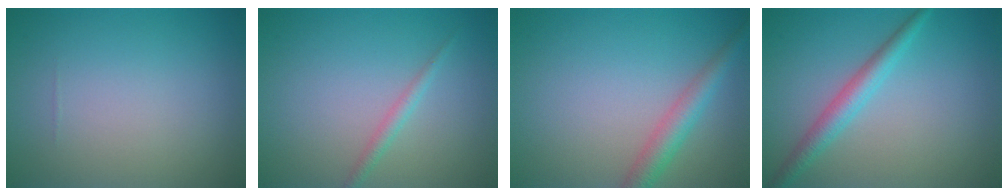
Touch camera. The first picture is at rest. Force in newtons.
{"total": 1.3, "press": 1.3, "slide": 0.1}
{"total": 3.1, "press": 3.1, "slide": 0.1}
{"total": 2.8, "press": 2.8, "slide": 0.1}